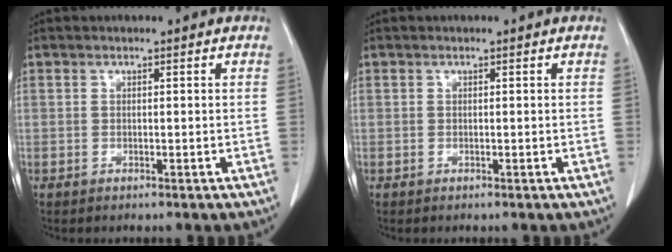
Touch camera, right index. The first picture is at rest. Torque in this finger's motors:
{"motor_torque": [0.00, 0.00, 0.00, 0.00]}